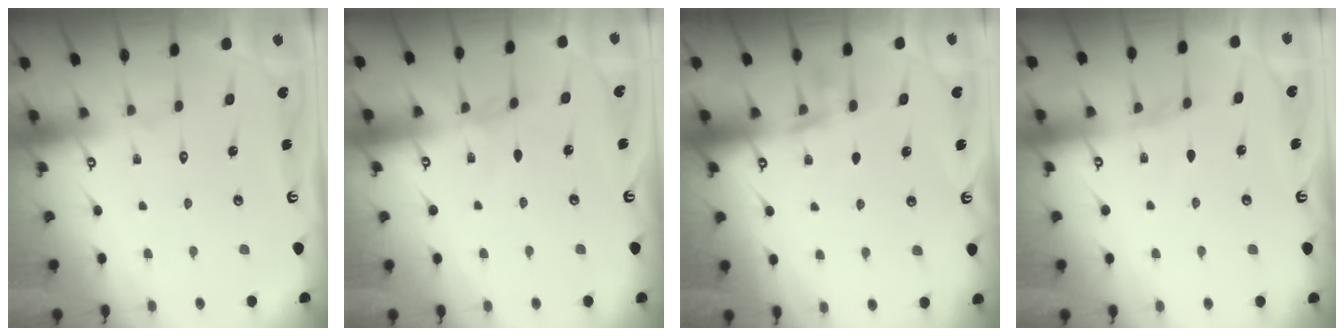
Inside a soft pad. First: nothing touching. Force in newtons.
{"total": 3.3, "press": 3.3, "slide": 0.4}
{"total": 4.8, "press": 4.7, "slide": 1.1}
{"total": 4.5, "press": 4.5, "slide": 0.6}